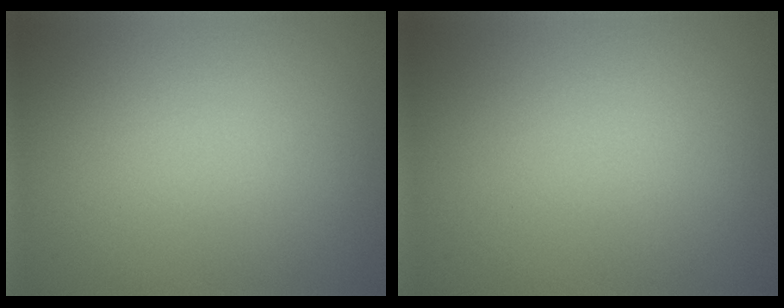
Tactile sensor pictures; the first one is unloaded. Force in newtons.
{"total": 0.0}